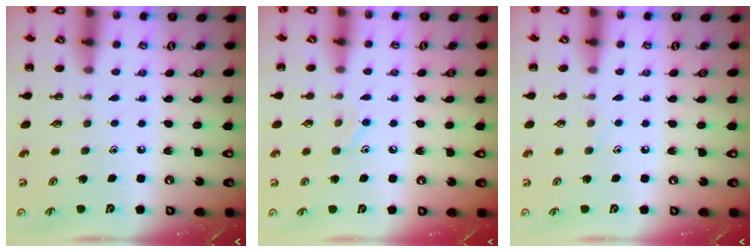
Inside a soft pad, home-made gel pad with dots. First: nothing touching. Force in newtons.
{"total": 8.9, "press": 8.7, "slide": 1.7}
{"total": 3.8, "press": 3.6, "slide": 1.0}